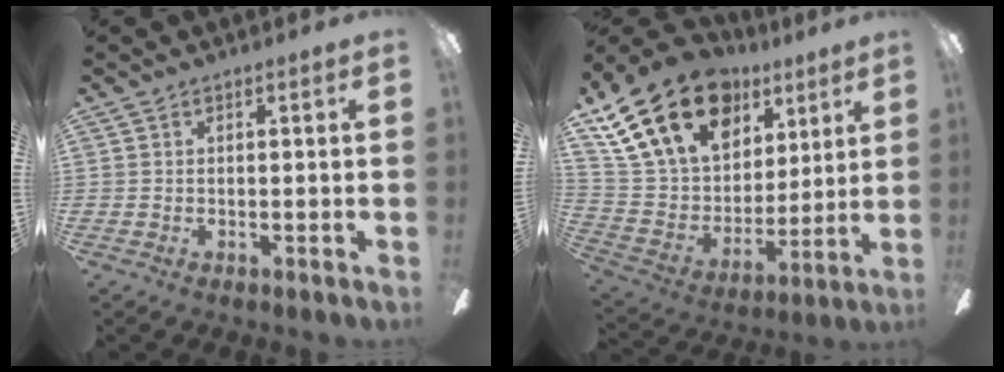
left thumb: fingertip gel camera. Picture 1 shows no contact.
{"total": 24.2, "force": [13.8, 15.3, 12.8], "torque": [-0.261, -0.066, 0.259]}